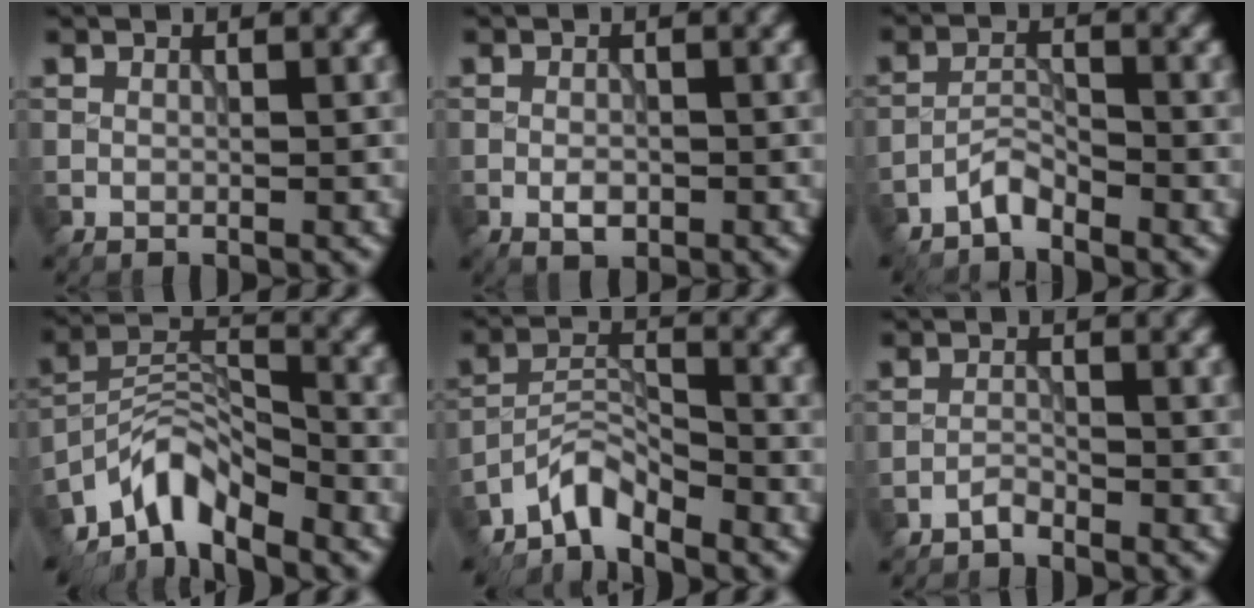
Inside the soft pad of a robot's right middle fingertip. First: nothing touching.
{"total": 1.6, "force": [-0.7, 0.9, 1.2], "torque": [-0.020, 0.000, -0.013]}
{"total": 2.2, "force": [-2.0, 0.4, 0.7], "torque": [-0.014, 0.008, -0.045]}
{"total": 7.0, "force": [-5.5, 2.5, 3.5], "torque": [-0.052, -0.001, -0.119]}
{"total": 3.5, "force": [-3.1, 0.9, 1.3], "torque": [-0.022, 0.008, -0.072]}
{"total": 1.0, "force": [-1.0, 0.1, 0.2], "torque": [-0.001, 0.004, -0.023]}